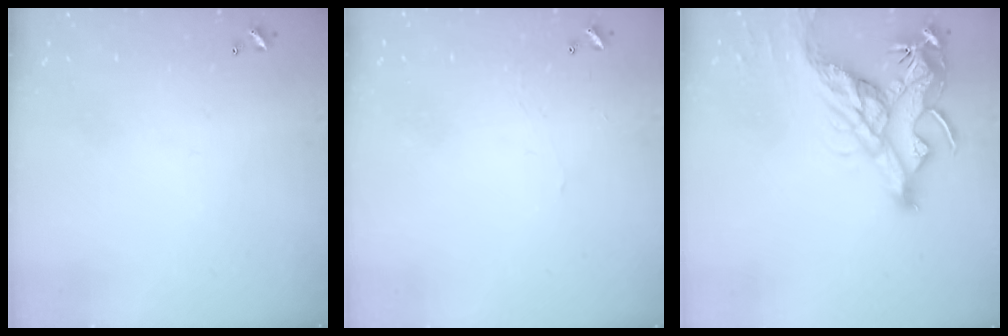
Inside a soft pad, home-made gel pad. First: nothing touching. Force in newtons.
{"total": 0.9, "press": 0.7, "slide": 0.4}
{"total": 14.7, "press": 14.5, "slide": 2.1}